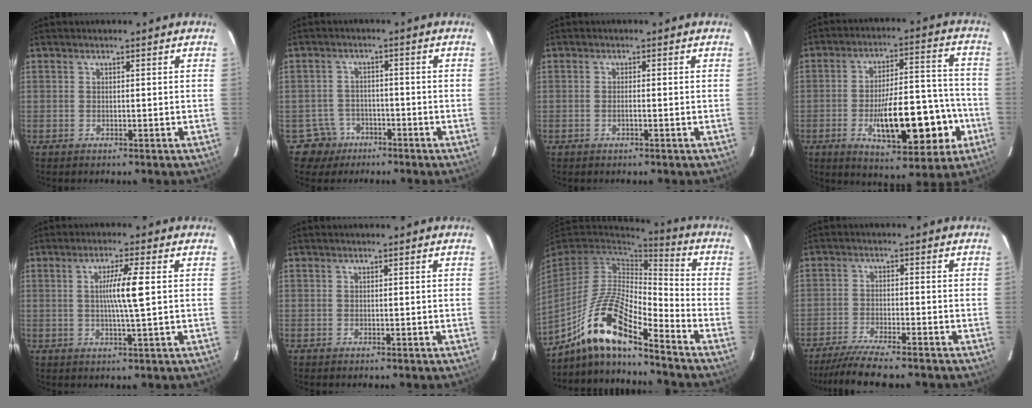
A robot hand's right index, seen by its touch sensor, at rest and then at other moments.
{"total": 4.7, "force": [-2.6, 3.9, -0.7], "torque": [0.014, 0.013, -0.039]}
{"total": 1.0, "force": [-0.3, 0.1, 1.0], "torque": [-0.019, 0.001, -0.006]}
{"total": 16.9, "force": [-5.3, 5.3, 15.1], "torque": [-0.231, 0.017, -0.070]}
{"total": 5.7, "force": [0.6, -0.7, 5.6], "torque": [-0.101, -0.003, 0.012]}
{"total": 0.0}
{"total": 14.8, "force": [-10.3, 2.6, 10.4], "torque": [-0.206, 0.011, -0.186]}
{"total": 9.8, "force": [-8.5, 0.3, 4.9], "torque": [-0.076, -0.024, -0.137]}